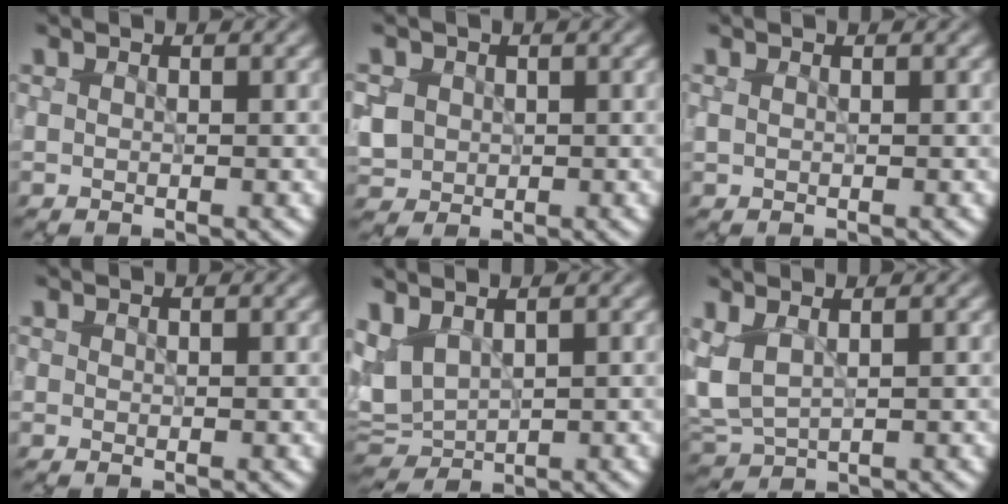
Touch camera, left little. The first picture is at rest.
{"total": 3.4, "force": [0.3, 3.0, 1.5], "torque": [-0.045, 0.003, 0.014]}
{"total": 0.6, "force": [0.2, 0.3, 0.4], "torque": [-0.012, 0.001, 0.006]}
{"total": 0.0}
{"total": 4.8, "force": [1.5, 2.8, 3.6], "torque": [-0.090, 0.005, 0.031]}
{"total": 2.9, "force": [1.0, 1.4, 2.3], "torque": [-0.061, -0.003, 0.022]}